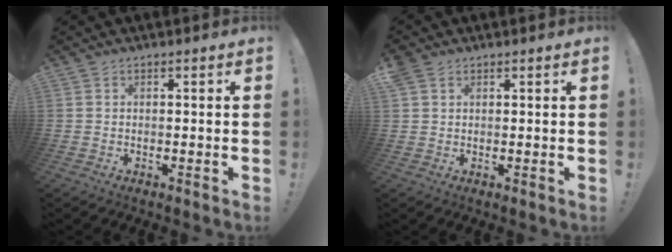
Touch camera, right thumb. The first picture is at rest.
{"total": 2.6, "force": [1.7, 1.7, 0.9], "torque": [-0.021, -0.001, 0.034]}